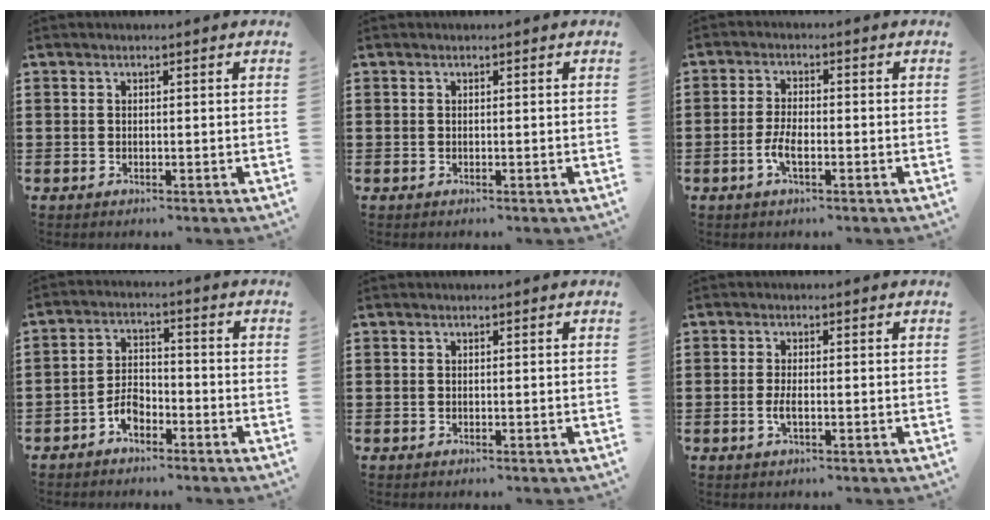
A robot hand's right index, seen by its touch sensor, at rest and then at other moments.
{"total": 0.0}
{"total": 3.5, "force": [-1.4, 1.1, 3.0], "torque": [-0.074, -0.007, -0.031]}
{"total": 4.1, "force": [-2.8, 2.0, 2.2], "torque": [-0.048, 0.003, -0.055]}
{"total": 0.0}
{"total": 2.1, "force": [-0.6, 0.4, 2.0], "torque": [-0.043, -0.006, -0.013]}